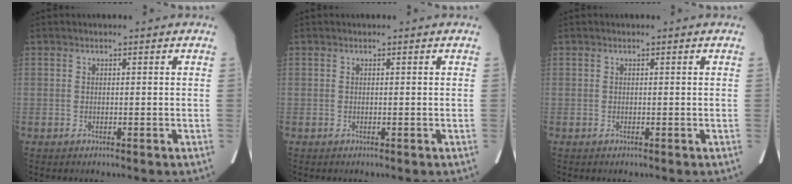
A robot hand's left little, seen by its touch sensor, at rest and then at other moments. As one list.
[{"total": 0.0}, {"total": 0.0}]